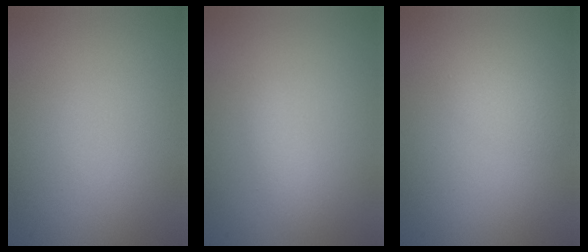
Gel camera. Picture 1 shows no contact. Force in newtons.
{"total": 1.4, "press": 1.4, "slide": 0.0}
{"total": 1.6, "press": 1.6, "slide": 0.1}